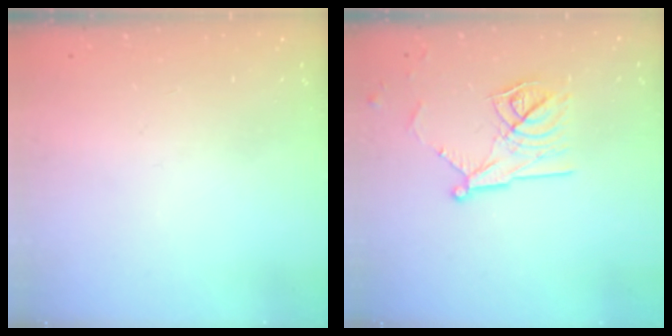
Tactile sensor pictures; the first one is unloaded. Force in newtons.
{"total": 13.5, "press": 13.5, "slide": 0.2}